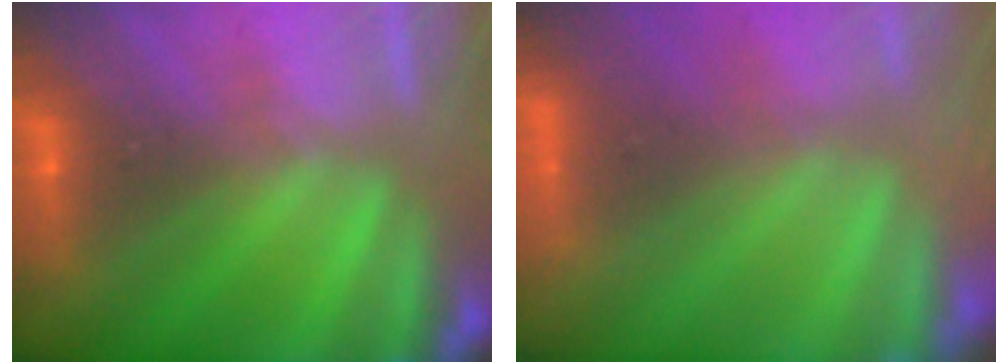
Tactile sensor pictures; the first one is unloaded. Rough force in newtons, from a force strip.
{"total": 8.7}